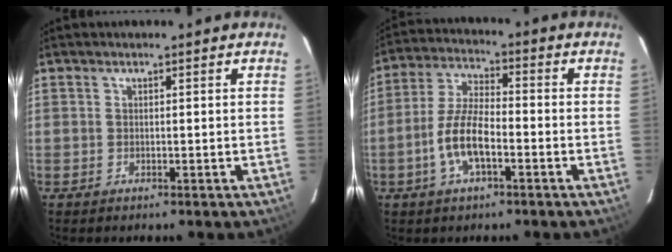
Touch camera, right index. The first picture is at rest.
{"total": 9.0, "force": [-3.4, 3.1, 7.8], "torque": [-0.165, 0.005, -0.065]}